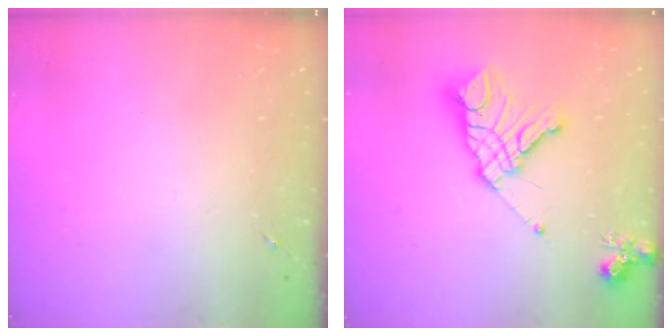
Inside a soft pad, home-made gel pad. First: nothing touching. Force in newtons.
{"total": 17.2, "press": 17.0, "slide": 2.4}